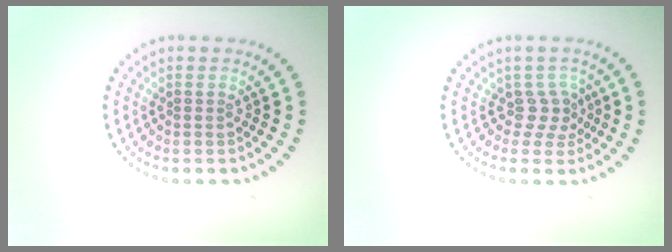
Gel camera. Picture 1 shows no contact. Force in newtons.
{"total": 2.0, "press": 1.4, "slide": 1.5}